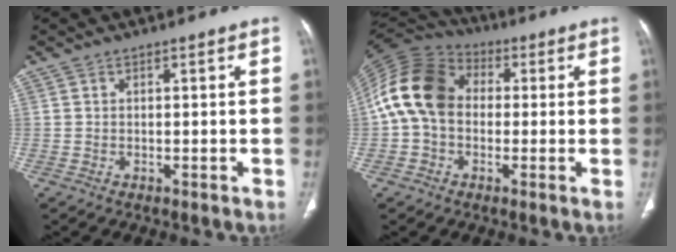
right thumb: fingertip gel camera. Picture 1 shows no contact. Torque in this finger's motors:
{"motor_torque": [2.24, 2.48, 1.67, -0.66, 0.22]}